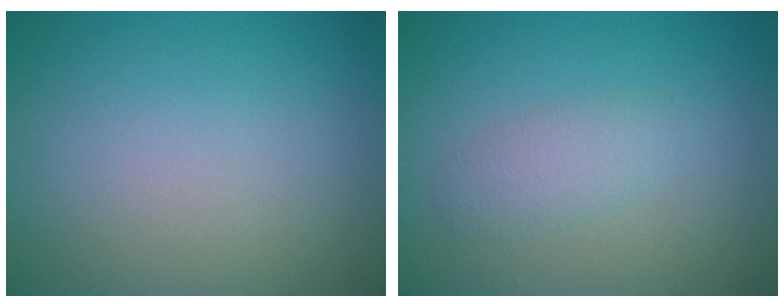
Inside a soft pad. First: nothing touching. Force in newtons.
{"total": 1.9, "press": 1.9, "slide": 0.0}